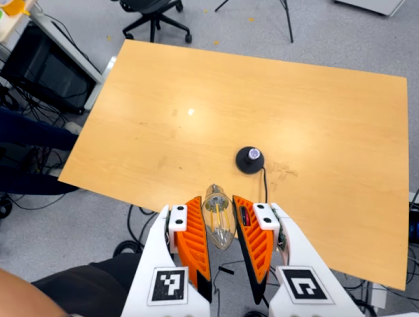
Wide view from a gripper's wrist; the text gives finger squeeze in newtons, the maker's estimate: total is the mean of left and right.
{"total": 10.1, "left": 9.6, "right": 10.5}